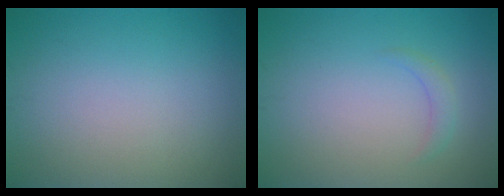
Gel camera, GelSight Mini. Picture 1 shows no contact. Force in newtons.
{"total": 1.1, "press": 1.1, "slide": 0.1}